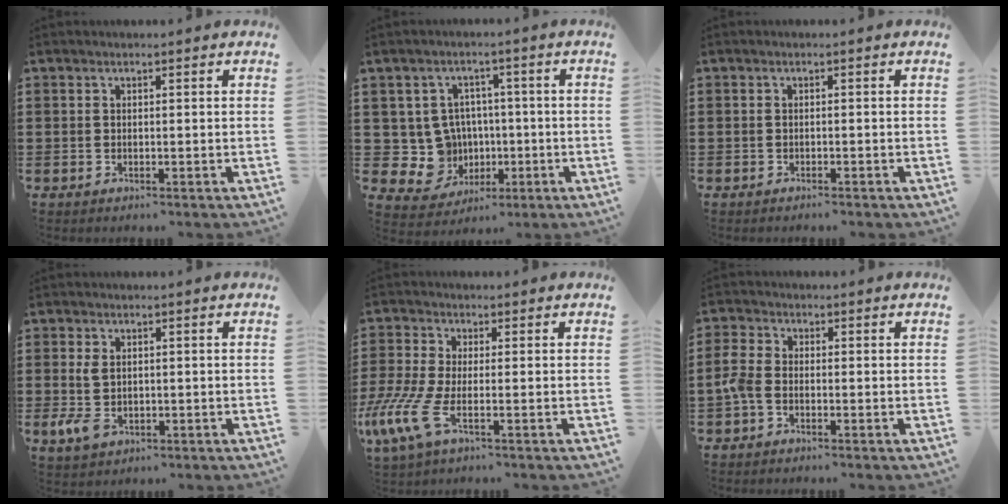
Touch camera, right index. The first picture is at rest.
{"total": 7.7, "force": [-0.1, 7.3, 2.4], "torque": [-0.088, 0.000, 0.005]}
{"total": 0.7, "force": [-0.6, -0.1, 0.2], "torque": [-0.005, -0.004, -0.012]}
{"total": 4.0, "force": [-0.3, 2.4, 3.2], "torque": [-0.089, -0.006, -0.012]}
{"total": 7.9, "force": [-3.0, 2.4, 6.9], "torque": [-0.180, -0.022, -0.059]}
{"total": 3.0, "force": [-1.5, 1.4, 2.2], "torque": [-0.068, -0.005, -0.036]}